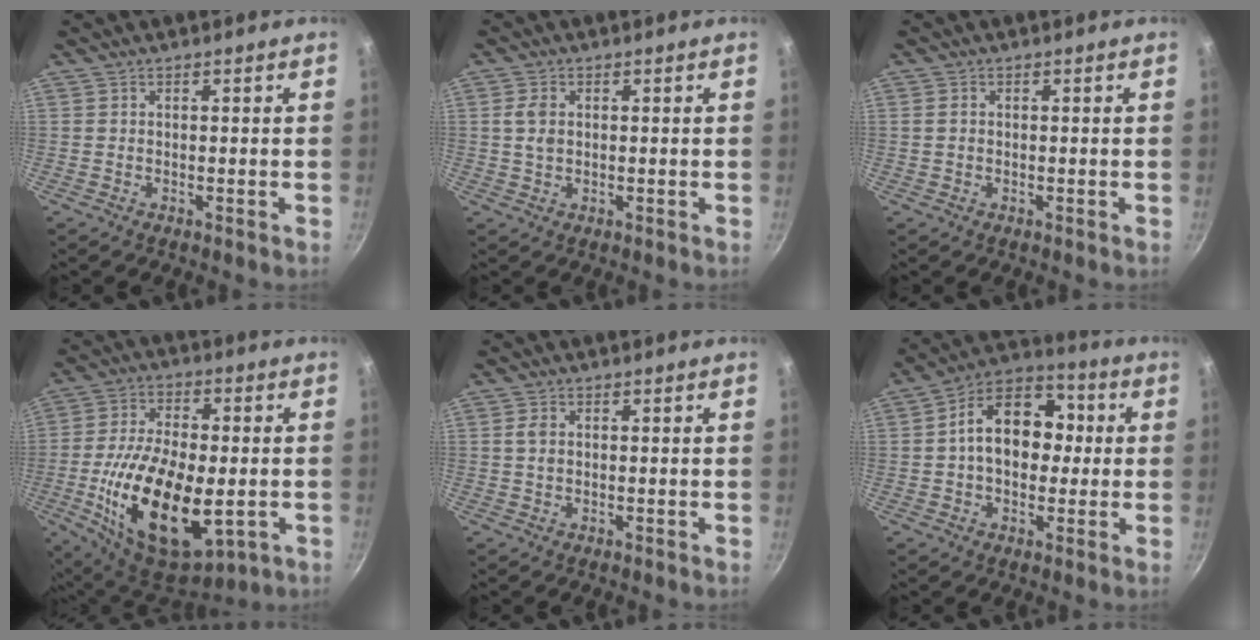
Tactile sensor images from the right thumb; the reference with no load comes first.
{"total": 3.5, "force": [0.6, 2.4, 2.4], "torque": [-0.048, 0.001, 0.008]}
{"total": 1.3, "force": [0.1, 1.1, 0.7], "torque": [-0.013, 0.004, 0.000]}
{"total": 23.8, "force": [-4.6, 12.4, 19.8], "torque": [-0.348, 0.006, -0.066]}
{"total": 2.1, "force": [0.3, 1.4, 1.4], "torque": [-0.030, 0.001, 0.004]}
{"total": 15.0, "force": [1.0, 10.7, 10.5], "torque": [-0.118, 0.033, -0.005]}